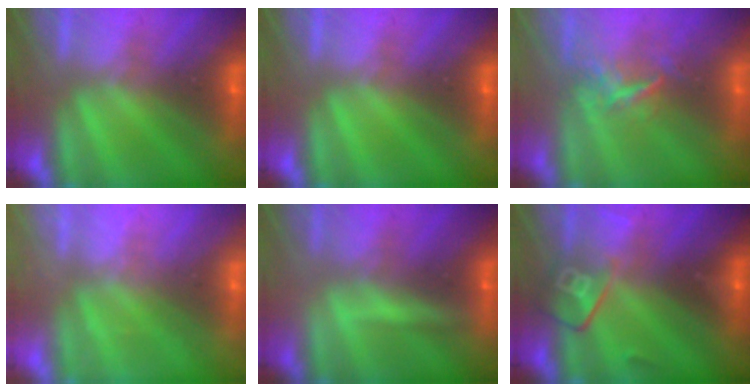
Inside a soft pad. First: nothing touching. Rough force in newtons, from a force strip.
{"total": 0.0}
{"total": 3.2}
{"total": 2.2}
{"total": 2.0}
{"total": 2.8}